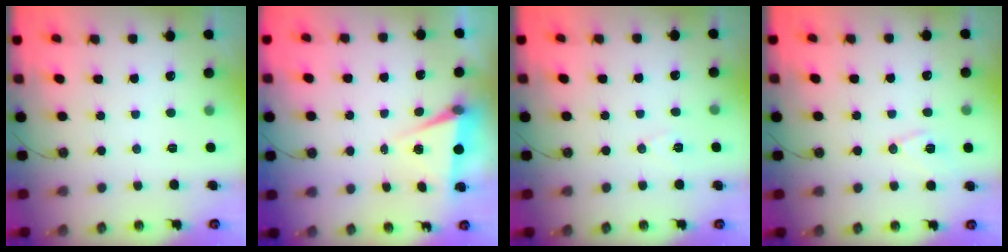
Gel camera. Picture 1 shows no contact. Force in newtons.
{"total": 5.8, "press": 3.7, "slide": 4.5}
{"total": 6.3, "press": 4.4, "slide": 4.5}
{"total": 8.8, "press": 8.1, "slide": 3.6}